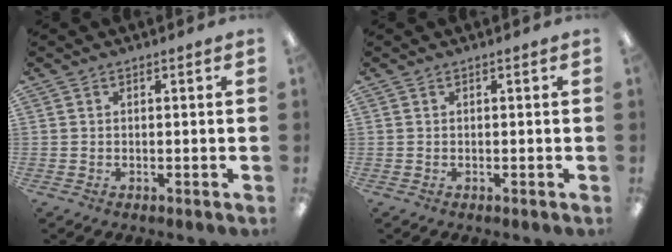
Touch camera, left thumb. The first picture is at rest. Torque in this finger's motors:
{"motor_torque": [-0.05, -0.05, 0.10, 0.07, 0.00]}